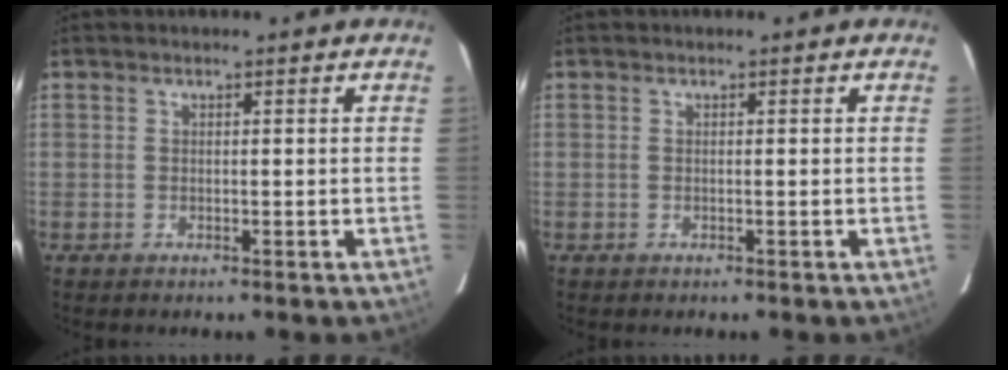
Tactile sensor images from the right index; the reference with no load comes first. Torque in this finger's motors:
{"motor_torque": [-0.05, 0.02, 0.04, 0.01]}